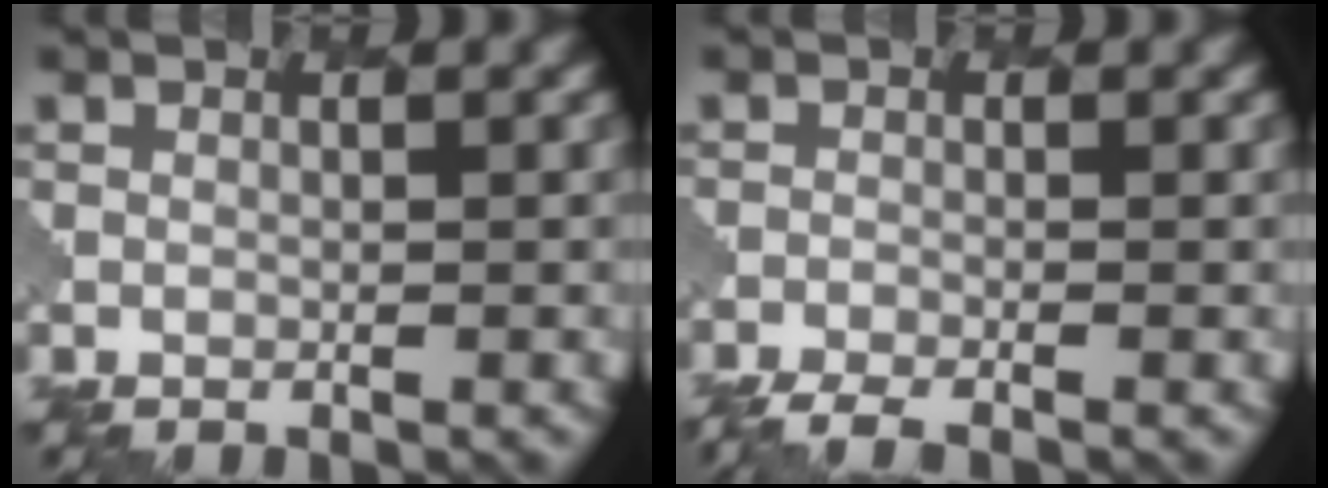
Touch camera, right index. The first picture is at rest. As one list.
[{"total": 3.6, "force": [-3.0, 0.6, 1.8], "torque": [-0.032, -0.014, -0.058]}]